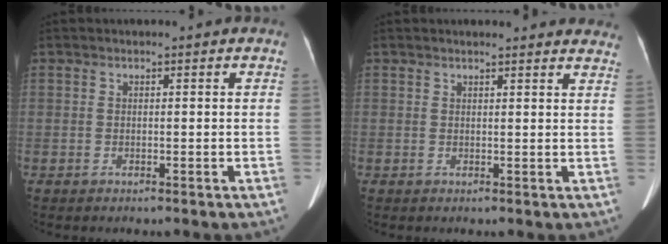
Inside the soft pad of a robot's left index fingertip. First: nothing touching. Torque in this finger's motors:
{"motor_torque": [0.02, -0.04, -0.09, -0.07]}